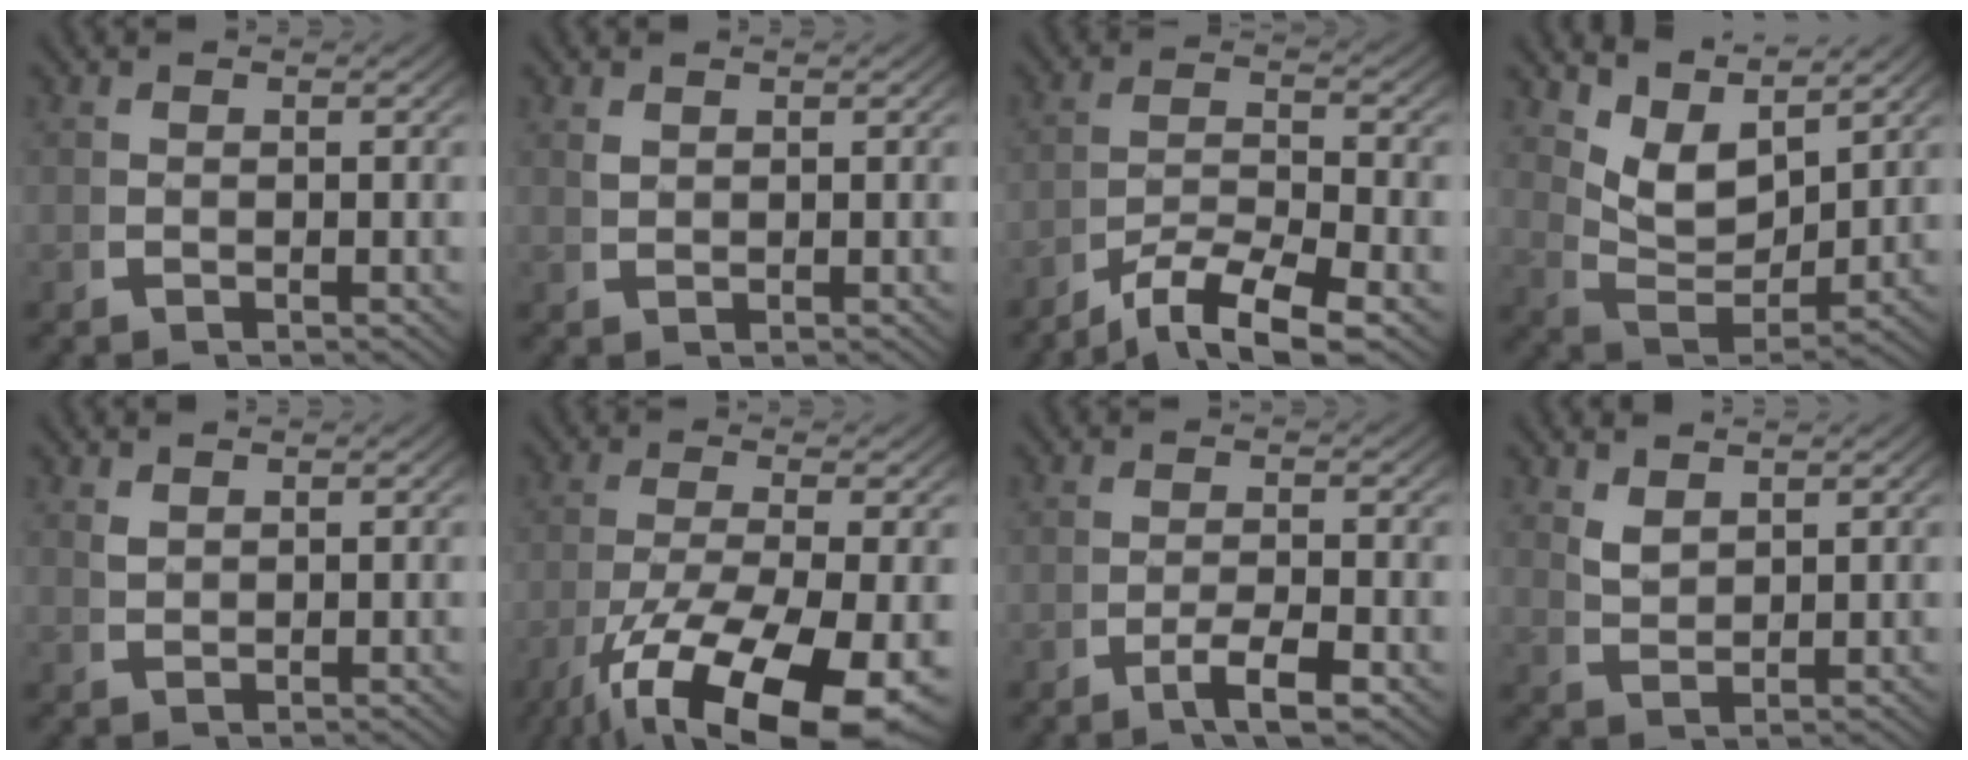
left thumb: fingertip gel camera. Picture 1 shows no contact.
{"total": 0.8, "force": [0.8, 0.0, 0.0], "torque": [-0.005, -0.005, 0.022]}
{"total": 6.6, "force": [-2.1, 3.9, 4.9], "torque": [-0.092, -0.028, -0.026]}
{"total": 6.0, "force": [3.6, 3.0, 3.9], "torque": [-0.073, -0.022, 0.071]}
{"total": 1.2, "force": [1.2, 0.0, 0.0], "torque": [-0.005, -0.003, 0.029]}
{"total": 12.9, "force": [-4.7, 6.4, 10.1], "torque": [-0.196, -0.065, -0.036]}
{"total": 2.8, "force": [-0.8, 0.9, 2.5], "torque": [-0.049, -0.007, -0.015]}
{"total": 2.5, "force": [2.5, 0.3, 0.2], "torque": [-0.001, -0.004, 0.057]}